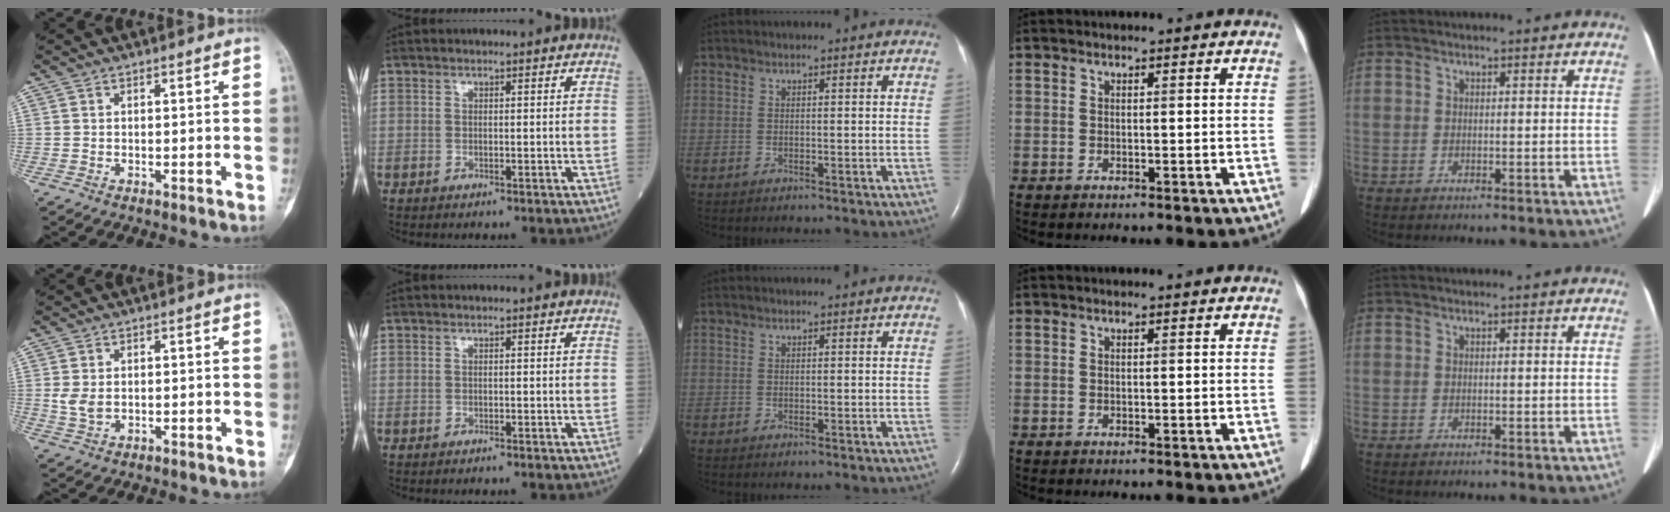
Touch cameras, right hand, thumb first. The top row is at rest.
{"thumb": {"total": 3.1, "force": [0.1, 2.1, 2.3], "torque": [-0.045, -0.002, 0.005]}, "index": {"total": 0.8, "force": [-0.8, 0.0, 0.2], "torque": [-0.002, 0.000, -0.012]}}